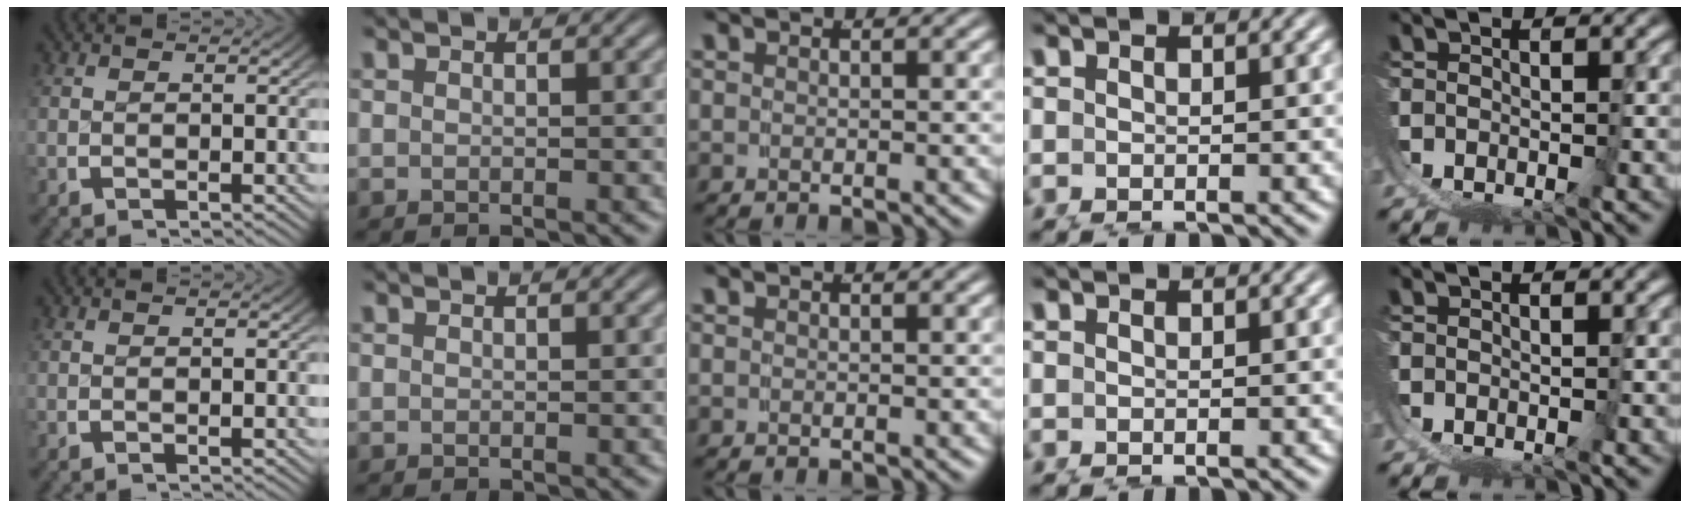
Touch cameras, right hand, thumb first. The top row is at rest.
{}